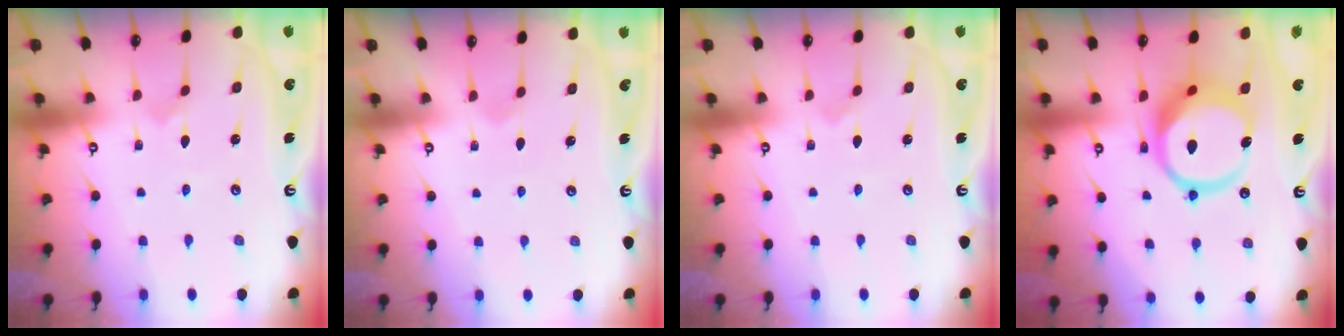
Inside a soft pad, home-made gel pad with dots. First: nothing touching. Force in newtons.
{"total": 2.1, "press": 2.1, "slide": 0.2}
{"total": 0.0}
{"total": 15.6, "press": 15.5, "slide": 1.8}